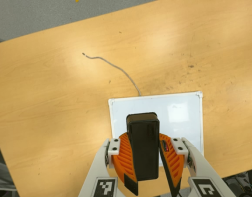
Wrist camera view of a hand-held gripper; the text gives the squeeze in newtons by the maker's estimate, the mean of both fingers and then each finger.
{"total": 11.1, "left": 10.7, "right": 11.5}